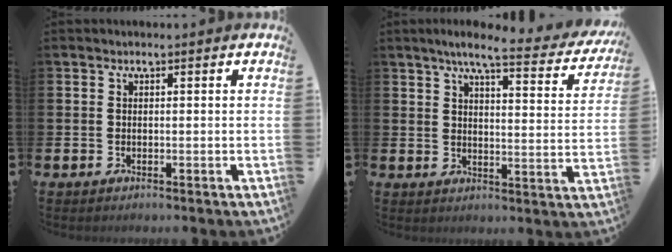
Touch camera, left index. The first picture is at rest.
{"total": 6.7, "force": [5.5, 0.8, 3.6], "torque": [-0.069, -0.030, 0.086]}